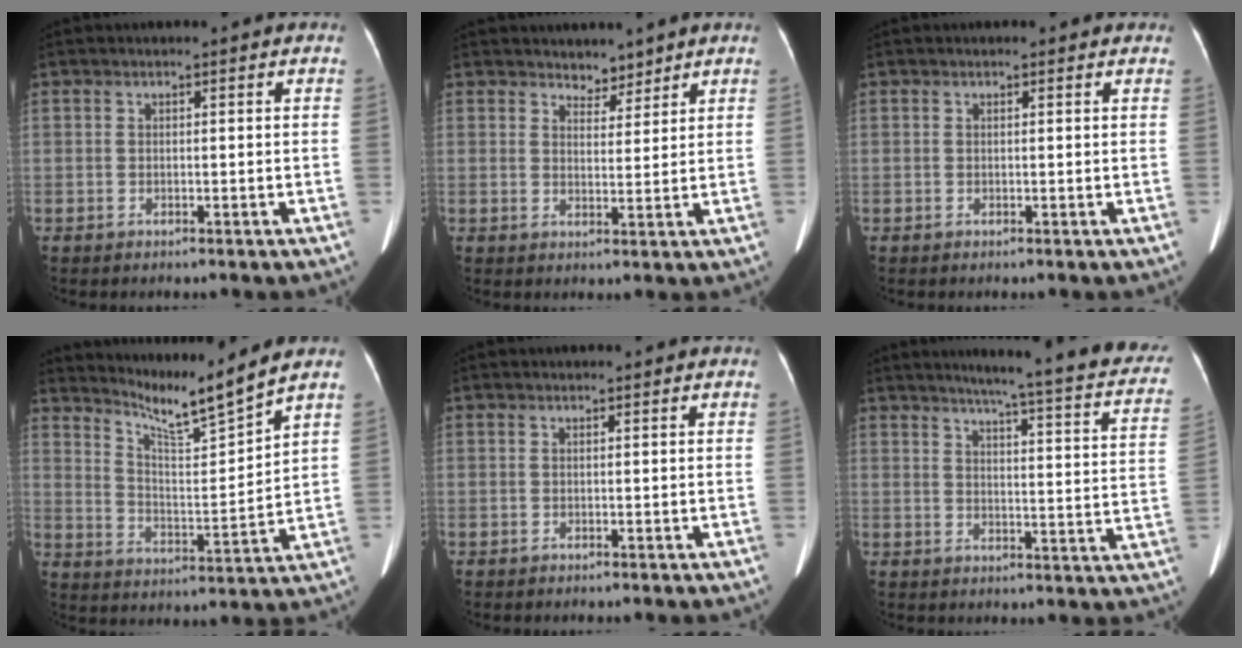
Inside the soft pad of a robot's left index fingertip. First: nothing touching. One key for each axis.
{"total": 2.8, "fx": 2.5, "fy": 1.2, "fz": 0.2, "tx": -0.001, "ty": -0.002, "tz": 0.039}
{"total": 0.6, "fx": 0.4, "fy": 0.3, "fz": 0.3, "tx": -0.010, "ty": 0.005, "tz": 0.003}
{"total": 9.1, "fx": 8.4, "fy": -2.4, "fz": 2.7, "tx": -0.061, "ty": -0.037, "tz": 0.152}
{"total": 0.0}
{"total": 22.6, "fx": 19.3, "fy": 1.3, "fz": 11.8, "tx": -0.148, "ty": -0.045, "tz": 0.213}